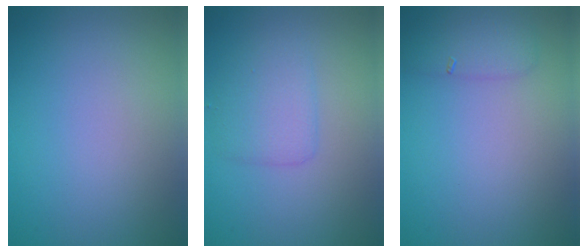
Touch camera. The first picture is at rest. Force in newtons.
{"total": 2.7, "press": 2.7, "slide": 0.1}
{"total": 1.9, "press": 1.9, "slide": 0.1}